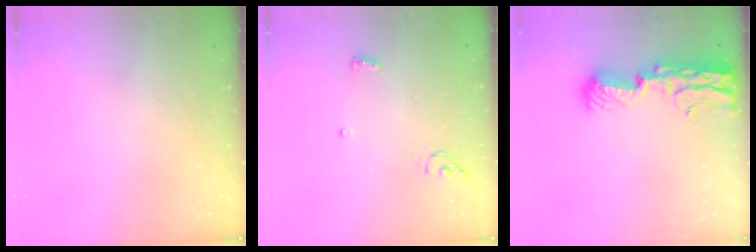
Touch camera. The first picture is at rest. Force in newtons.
{"total": 6.3, "press": 5.0, "slide": 3.9}
{"total": 11.5, "press": 11.4, "slide": 1.6}